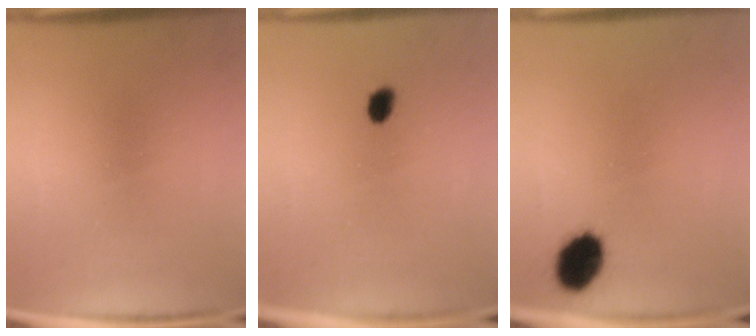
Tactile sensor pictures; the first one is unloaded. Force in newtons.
{"total": 1.8}
{"total": 8.0}